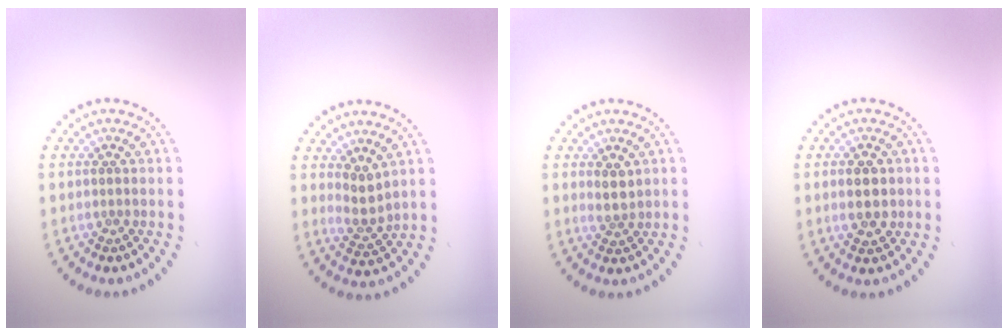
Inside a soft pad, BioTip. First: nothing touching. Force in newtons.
{"total": 2.0, "press": 1.6, "slide": 1.3}
{"total": 1.4, "press": 1.2, "slide": 0.8}
{"total": 2.6, "press": 2.6, "slide": 0.1}